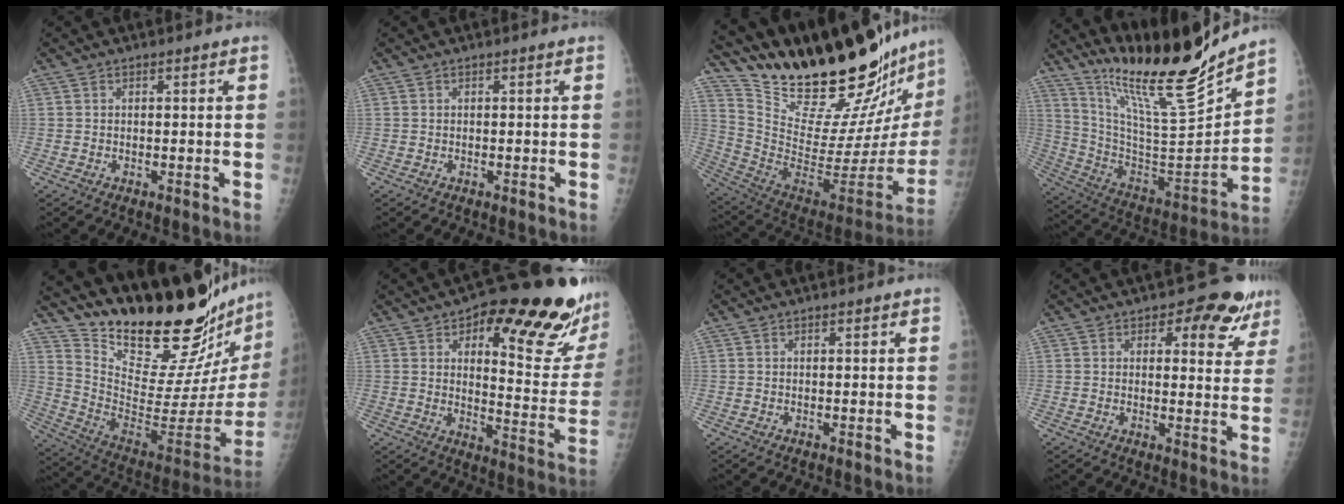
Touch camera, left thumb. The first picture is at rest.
{"total": 0.0}
{"total": 37.1, "force": [31.2, 8.5, 18.2], "torque": [-0.276, -0.196, 0.455]}
{"total": 23.3, "force": [19.7, 2.2, 12.3], "torque": [-0.182, -0.123, 0.340]}
{"total": 32.3, "force": [28.2, 6.3, 14.5], "torque": [-0.212, -0.206, 0.404]}
{"total": 23.3, "force": [13.9, 7.3, 17.2], "torque": [-0.181, -0.069, 0.186]}
{"total": 0.0}
{"total": 9.1, "force": [5.5, 4.9, 5.3], "torque": [-0.017, -0.025, 0.060]}